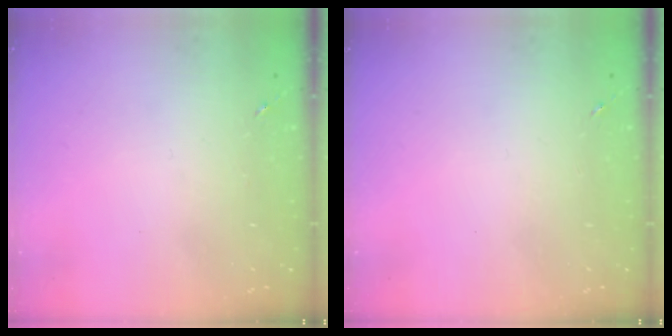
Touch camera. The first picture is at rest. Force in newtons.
{"total": 0.0}